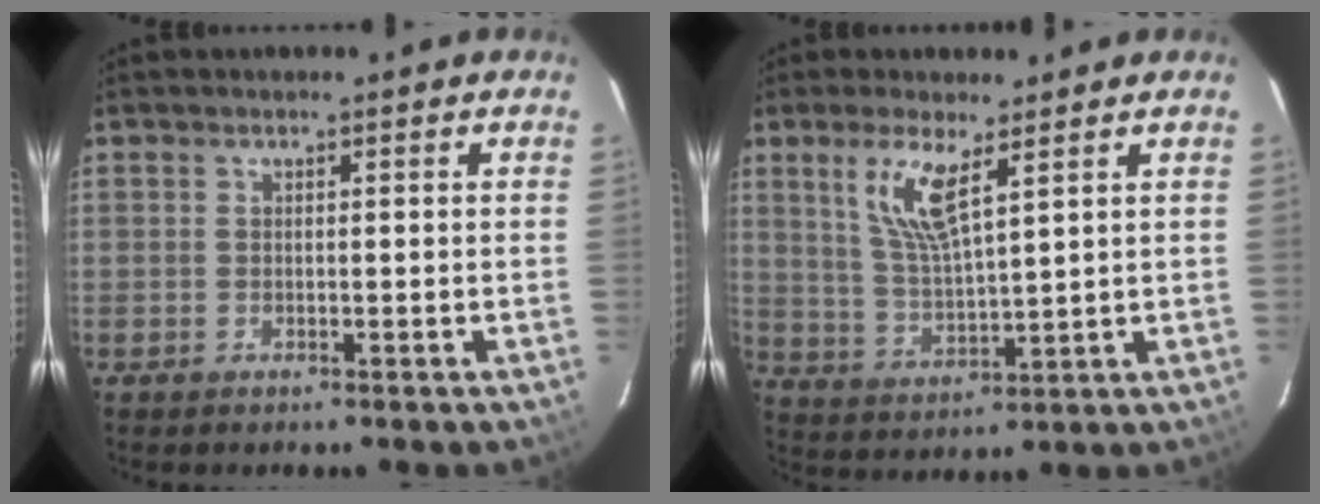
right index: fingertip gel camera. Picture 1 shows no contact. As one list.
[{"total": 8.4, "force": [4.5, 1.8, 6.8], "torque": [-0.138, -0.005, 0.096]}]